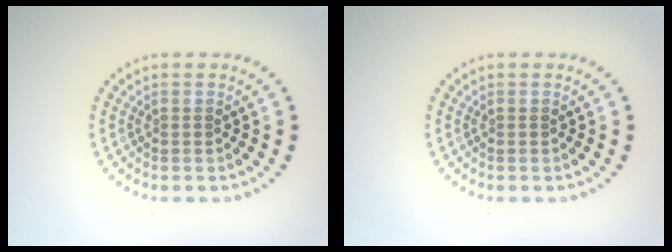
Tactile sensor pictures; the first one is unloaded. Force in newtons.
{"total": 0.0}